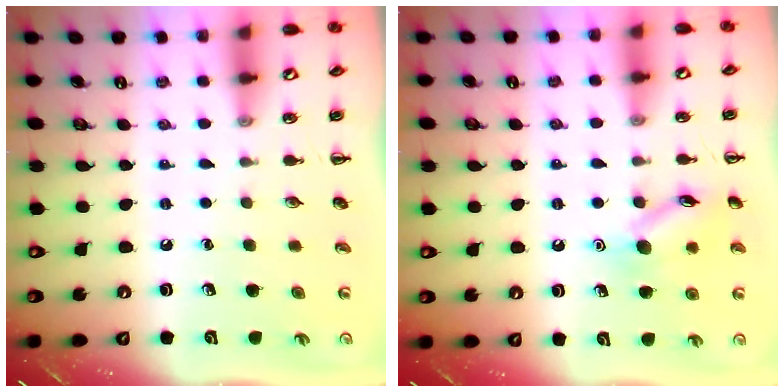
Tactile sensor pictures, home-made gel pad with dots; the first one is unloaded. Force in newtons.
{"total": 11.0, "press": 11.0, "slide": 0.5}